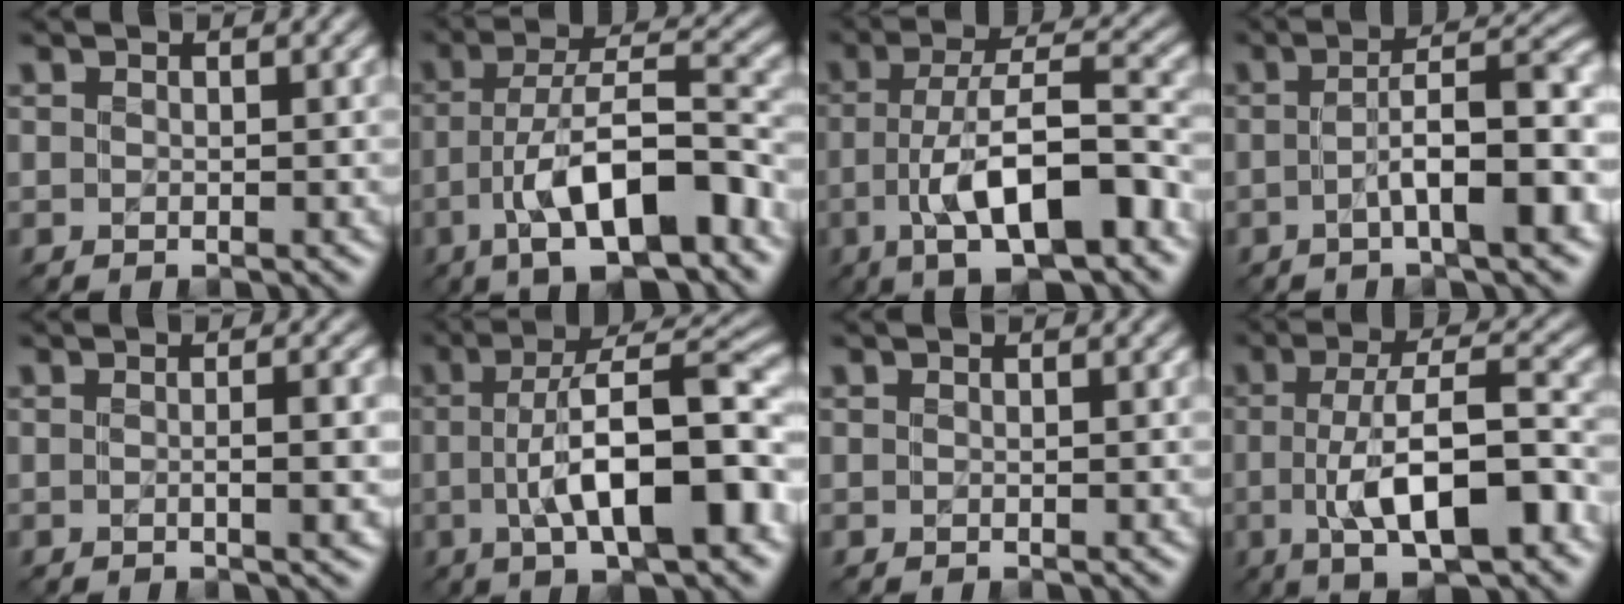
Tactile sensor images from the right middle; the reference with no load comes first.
{"total": 10.6, "force": [-4.5, 3.6, 8.9], "torque": [-0.142, 0.013, -0.075]}
{"total": 10.1, "force": [-3.5, 3.3, 8.9], "torque": [-0.141, 0.013, -0.060]}
{"total": 8.1, "force": [-1.5, 1.9, 7.7], "torque": [-0.103, 0.018, -0.032]}
{"total": 2.5, "force": [0.0, 0.6, 2.5], "torque": [-0.027, 0.003, 0.000]}
{"total": 11.3, "force": [-1.7, 3.5, 10.6], "torque": [-0.147, 0.011, -0.029]}
{"total": 0.0}
{"total": 9.5, "force": [-2.2, 3.1, 8.8], "torque": [-0.141, 0.007, -0.039]}